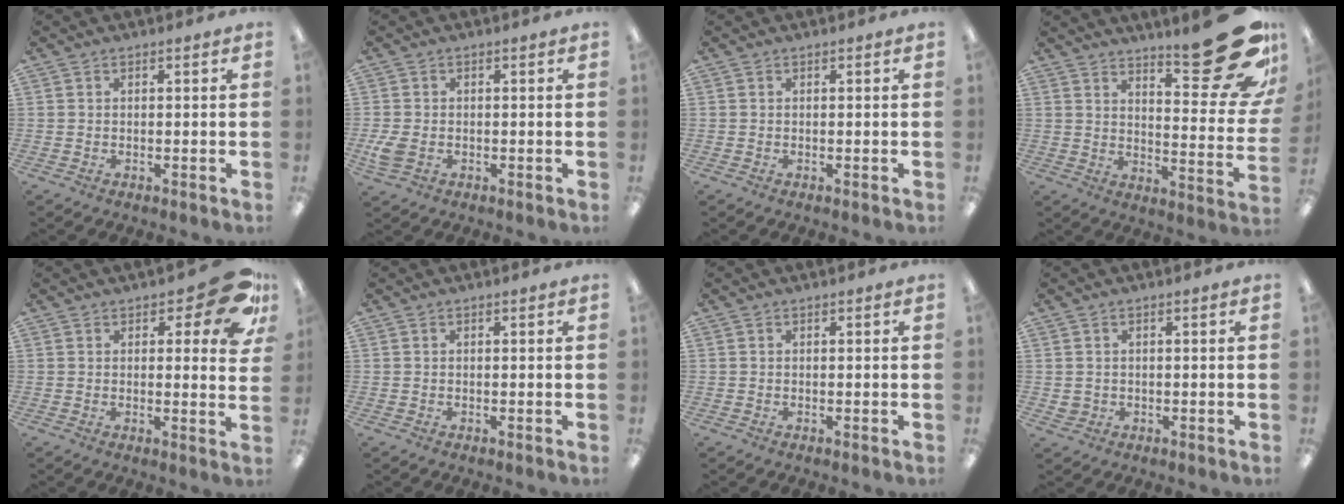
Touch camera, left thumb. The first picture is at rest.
{"total": 4.5, "force": [-0.8, 3.1, 3.1], "torque": [-0.064, -0.003, -0.016]}
{"total": 0.0}
{"total": 23.5, "force": [14.3, 7.1, 17.2], "torque": [-0.215, -0.102, 0.230]}
{"total": 11.6, "force": [6.0, 4.6, 8.8], "torque": [-0.099, -0.035, 0.100]}
{"total": 0.0}
{"total": 0.0}
{"total": 1.7, "force": [0.4, 1.6, 0.4], "torque": [-0.011, 0.003, 0.006]}